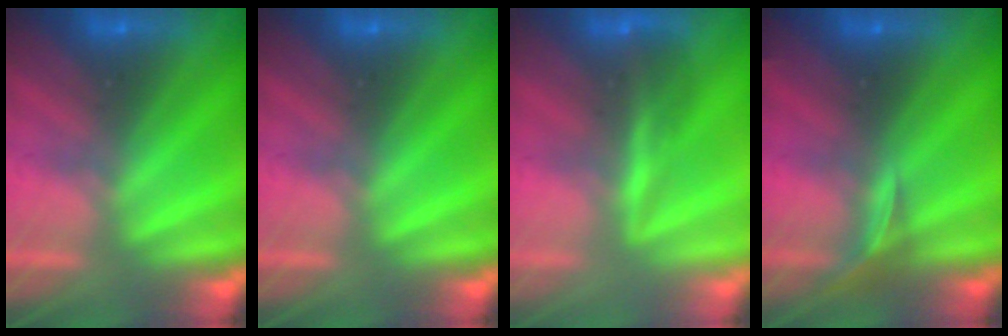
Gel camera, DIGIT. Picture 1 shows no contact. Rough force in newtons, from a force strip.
{"total": 0.0}
{"total": 3.7}
{"total": 2.9}